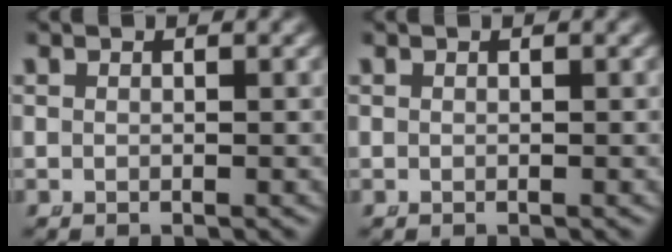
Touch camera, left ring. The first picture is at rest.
{"total": 0.0}